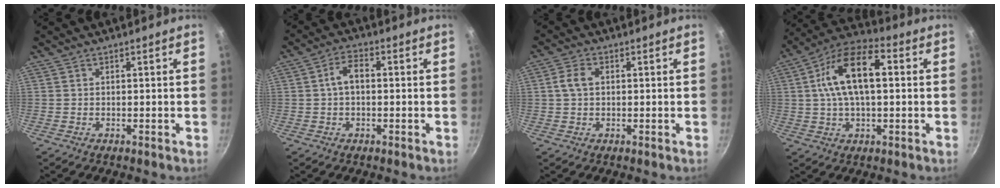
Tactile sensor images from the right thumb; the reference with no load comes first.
{"total": 4.8, "force": [0.2, 2.8, 3.9], "torque": [-0.071, 0.017, -0.003]}
{"total": 3.7, "force": [0.5, 2.5, 2.7], "torque": [-0.059, 0.010, 0.007]}
{"total": 15.3, "force": [2.5, 7.5, 13.1], "torque": [-0.237, 0.028, 0.037]}